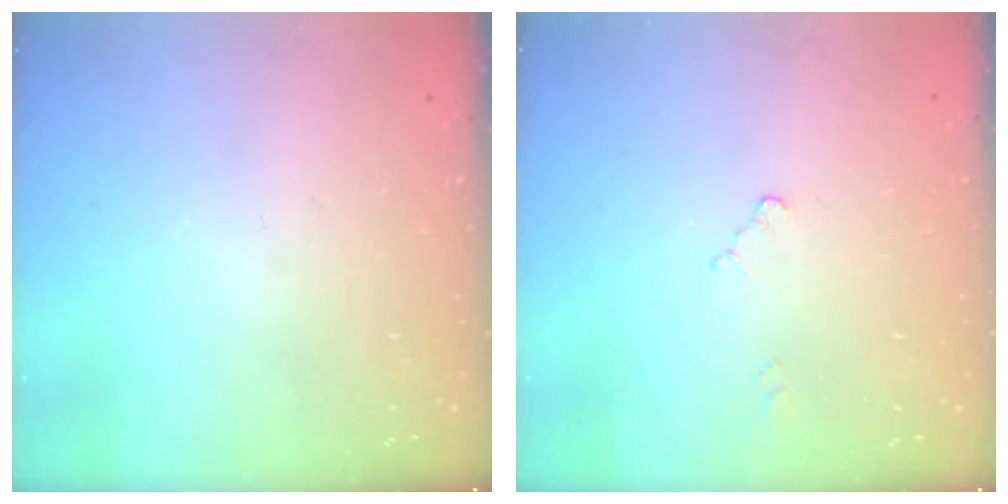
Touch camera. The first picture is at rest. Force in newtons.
{"total": 2.6, "press": 2.6, "slide": 0.3}